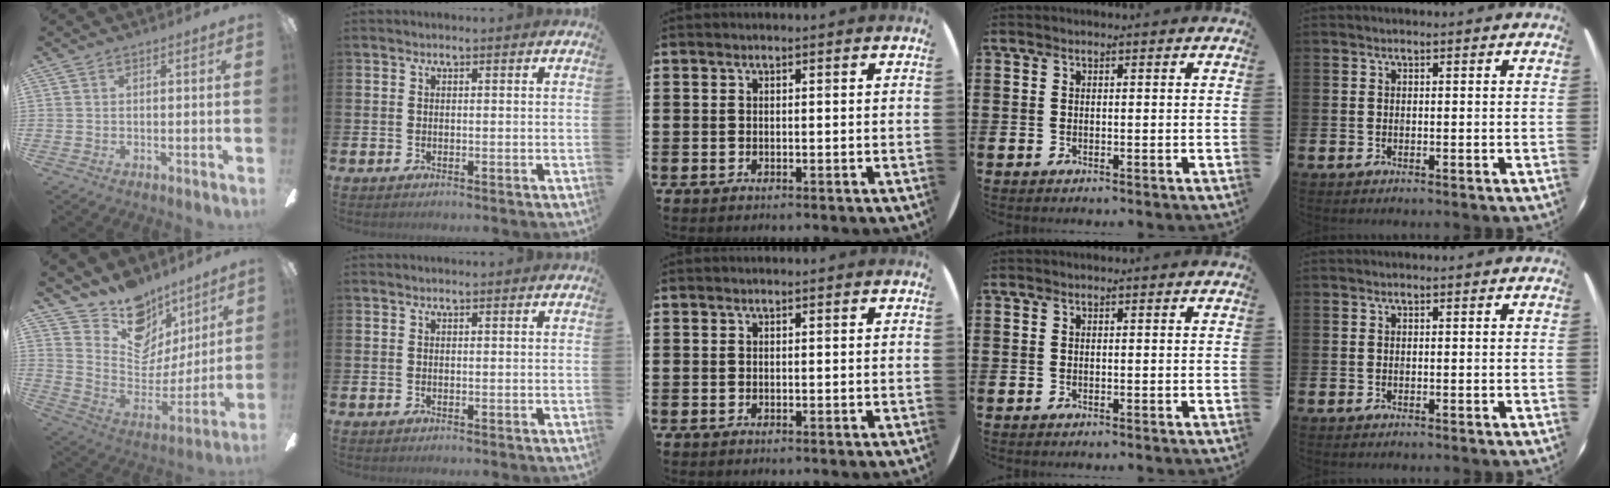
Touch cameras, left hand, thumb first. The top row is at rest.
{"thumb": {"total": 14.8, "force": [11.5, 8.5, 3.9], "torque": [-0.082, -0.102, 0.212]}}